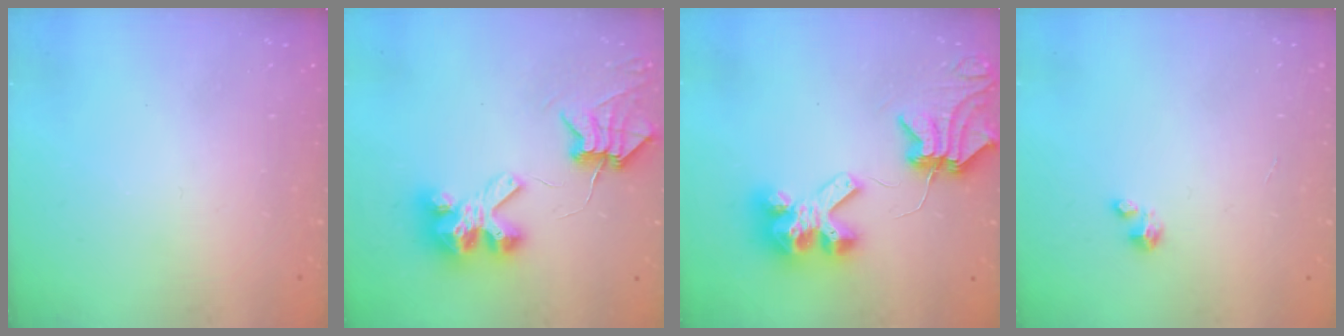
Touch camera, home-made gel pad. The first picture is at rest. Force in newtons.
{"total": 8.9, "press": 8.9, "slide": 0.8}
{"total": 10.0, "press": 9.9, "slide": 1.6}
{"total": 0.6, "press": 0.6, "slide": 0.3}